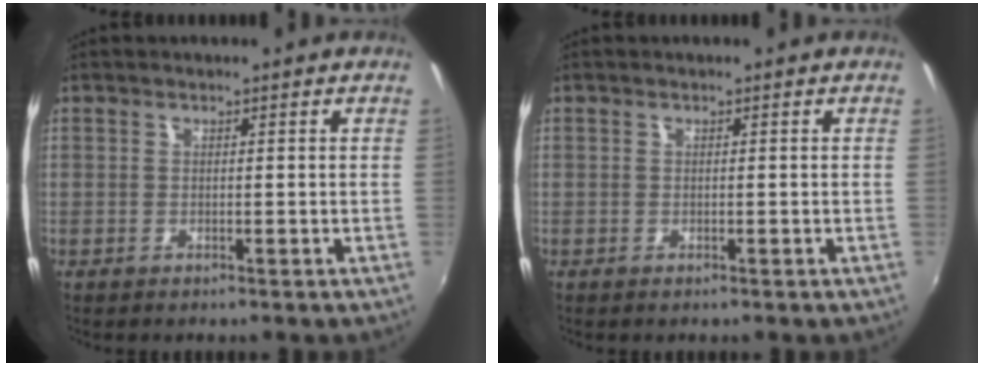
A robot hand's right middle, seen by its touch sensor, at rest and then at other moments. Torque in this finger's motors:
{"motor_torque": [0.19, -0.08, 0.03, 0.01]}